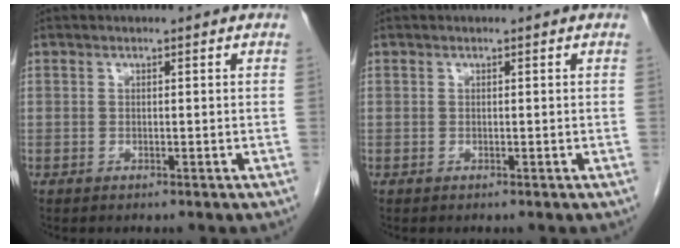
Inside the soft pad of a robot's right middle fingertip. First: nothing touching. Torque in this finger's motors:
{"motor_torque": [0.00, 0.00, 0.00, 0.00]}